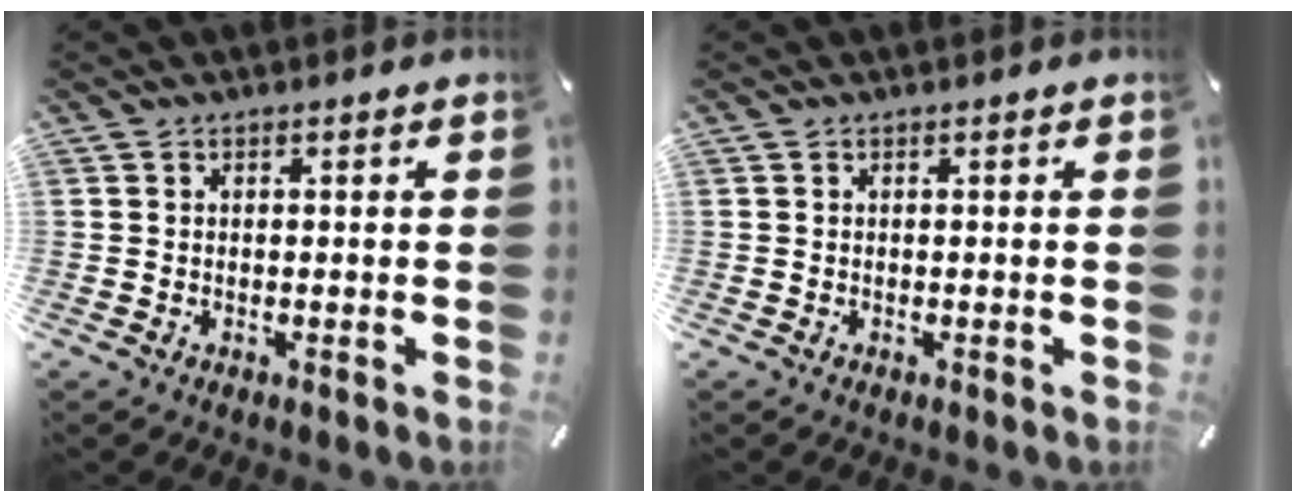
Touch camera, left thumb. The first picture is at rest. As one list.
[{"total": 0.0}]